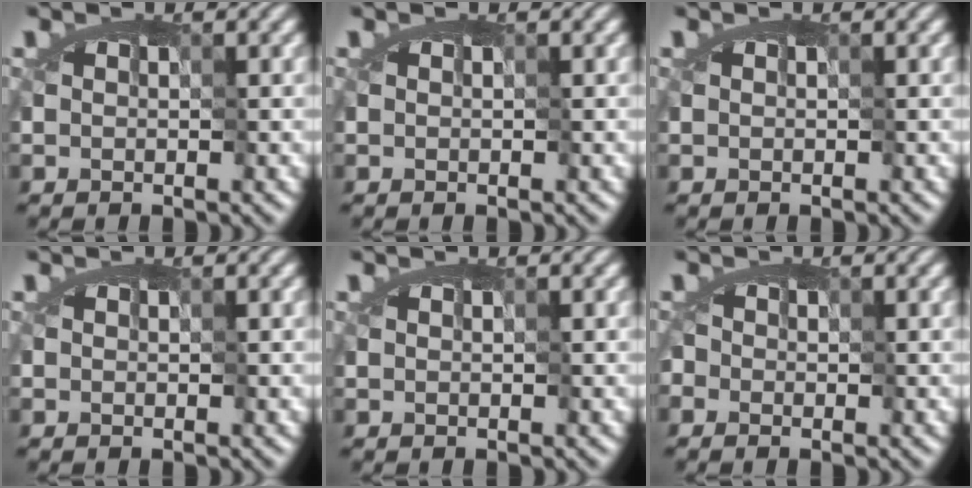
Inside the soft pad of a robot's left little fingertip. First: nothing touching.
{"total": 0.0}
{"total": 0.0}
{"total": 0.0}
{"total": 0.0}
{"total": 1.4, "force": [0.5, 1.1, 0.7], "torque": [-0.021, 0.001, 0.011]}